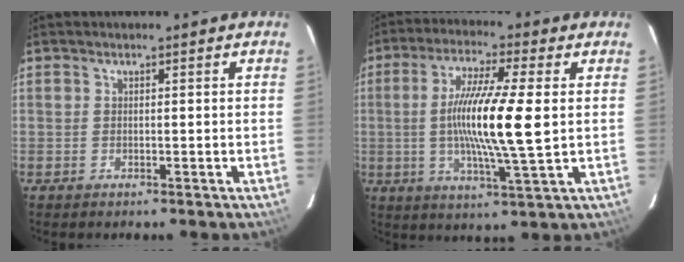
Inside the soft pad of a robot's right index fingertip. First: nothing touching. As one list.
[{"total": 13.5, "force": [0.3, 0.8, 13.5], "torque": [-0.248, -0.008, 0.001]}]